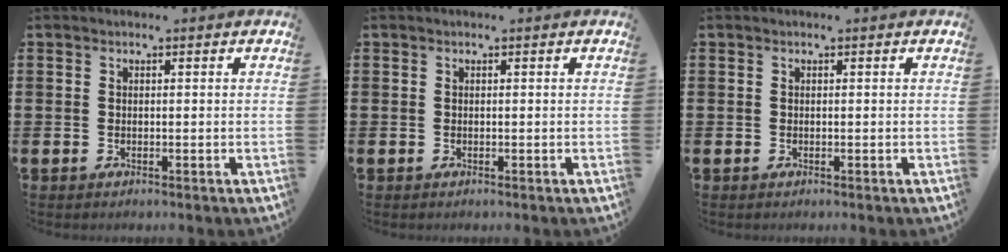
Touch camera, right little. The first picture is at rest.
{"total": 0.0}
{"total": 0.0}